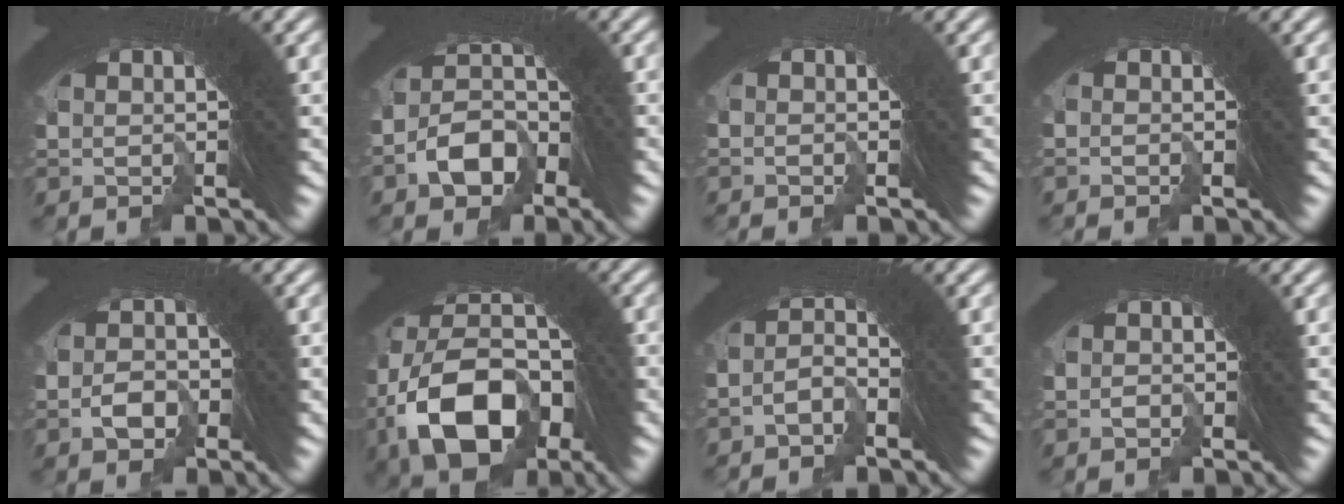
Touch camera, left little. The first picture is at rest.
{"total": 5.7, "force": [-3.2, 4.2, 2.1], "torque": [-0.038, -0.007, -0.064]}
{"total": 3.2, "force": [-1.9, -1.5, -2.0], "torque": [0.031, -0.011, -0.027]}
{"total": 0.6, "force": [-0.3, -0.5, -0.3], "torque": [0.012, 0.002, -0.007]}
{"total": 3.1, "force": [-2.2, 2.2, 0.2], "torque": [0.005, -0.007, -0.043]}
{"total": 13.4, "force": [-3.7, 9.1, 9.1], "torque": [-0.162, -0.036, -0.053]}
{"total": 3.0, "force": [-2.8, 1.2, -0.1], "torque": [0.024, 0.008, -0.058]}
{"total": 1.5, "force": [-1.3, 0.1, -0.9], "torque": [0.015, -0.010, -0.016]}